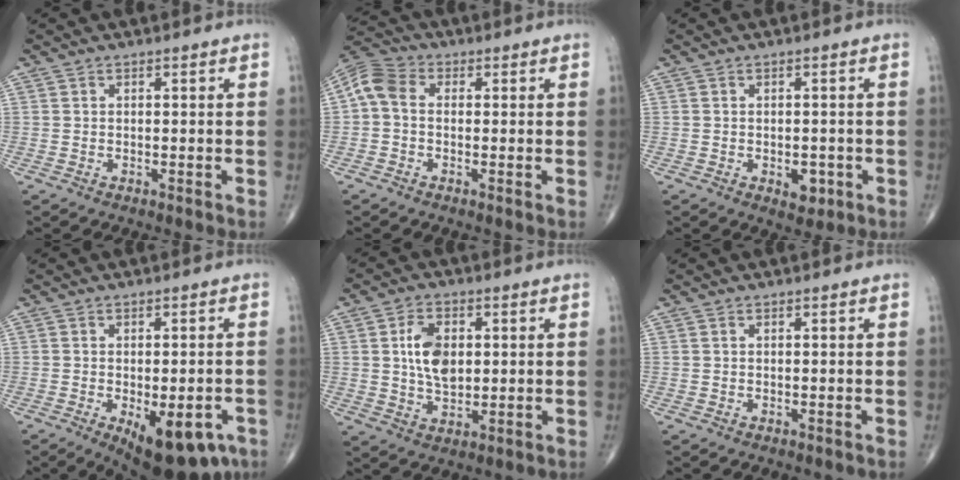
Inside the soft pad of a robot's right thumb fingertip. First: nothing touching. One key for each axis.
{"total": 5.9, "fx": 0.1, "fy": 4.3, "fz": 4.1, "tx": -0.078, "ty": 0.018, "tz": -0.012}
{"total": 3.4, "fx": -1.1, "fy": 2.0, "fz": 2.5, "tx": -0.021, "ty": 0.000, "tz": -0.008}
{"total": 13.8, "fx": -5.9, "fy": 6.2, "fz": 10.9, "tx": -0.118, "ty": 0.002, "tz": -0.065}
{"total": 8.2, "fx": 1.4, "fy": 5.1, "fz": 6.2, "tx": -0.099, "ty": -0.005, "tz": 0.027}
{"total": 0.0}